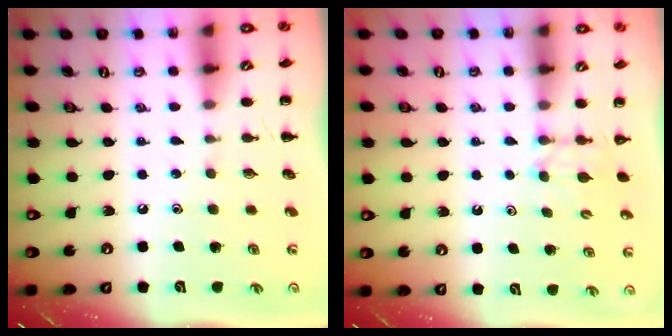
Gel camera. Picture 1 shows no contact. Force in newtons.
{"total": 3.3, "press": 3.1, "slide": 1.1}